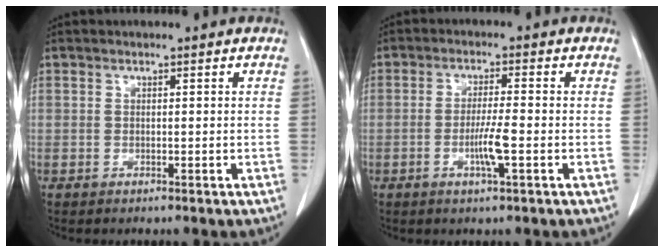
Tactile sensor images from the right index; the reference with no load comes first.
{"total": 4.7, "force": [-1.4, 0.0, 4.5], "torque": [-0.083, -0.007, -0.027]}